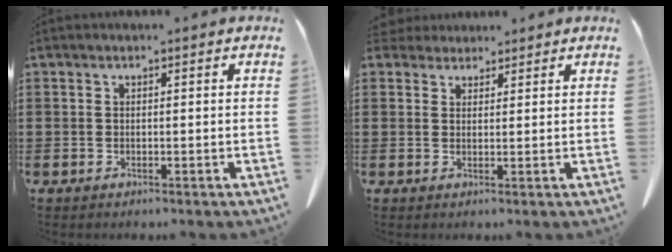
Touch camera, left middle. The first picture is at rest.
{"total": 2.3, "force": [2.0, 1.0, 0.2], "torque": [-0.002, 0.003, 0.038]}